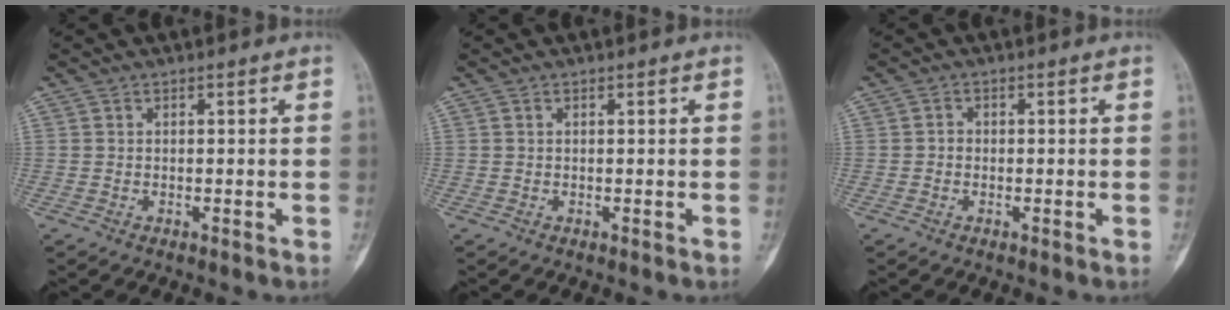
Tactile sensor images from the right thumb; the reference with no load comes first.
{"total": 0.0}
{"total": 1.1, "force": [-0.3, 0.9, 0.4], "torque": [0.002, 0.005, -0.009]}